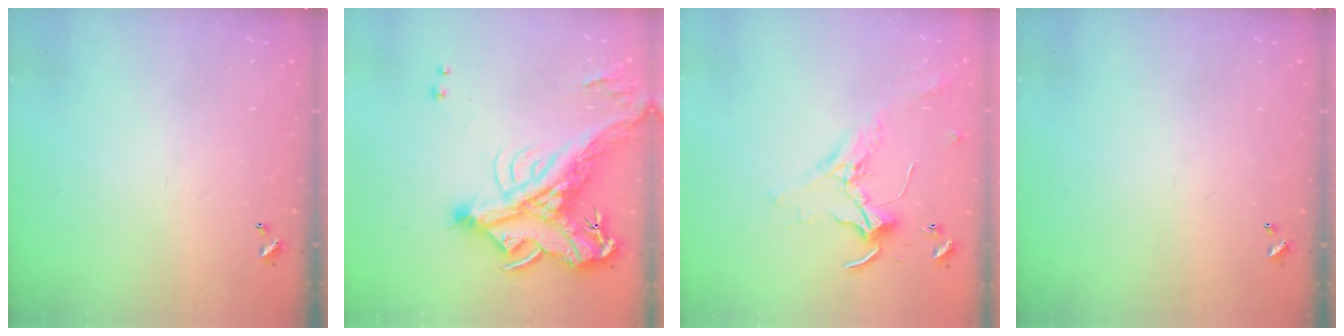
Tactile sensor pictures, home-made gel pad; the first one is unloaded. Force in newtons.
{"total": 12.9, "press": 12.6, "slide": 3.0}
{"total": 2.1, "press": 2.1, "slide": 0.5}
{"total": 0.0}